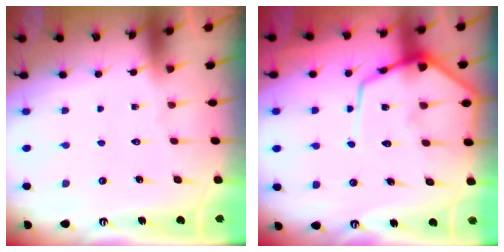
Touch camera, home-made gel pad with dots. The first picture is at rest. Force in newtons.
{"total": 12.2, "press": 12.1, "slide": 1.3}